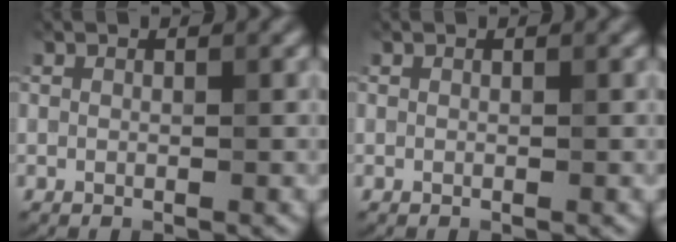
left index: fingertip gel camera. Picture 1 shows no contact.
{"total": 0.0}